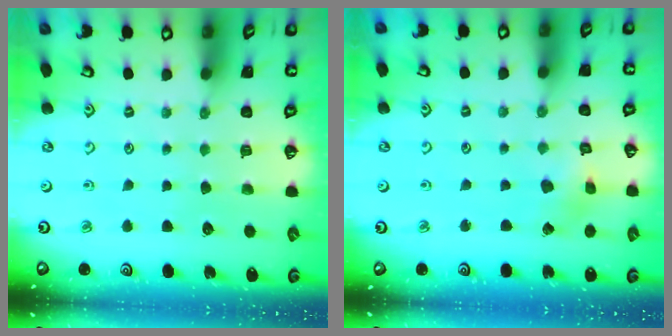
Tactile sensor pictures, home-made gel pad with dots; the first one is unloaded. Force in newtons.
{"total": 3.4, "press": 3.4, "slide": 0.3}